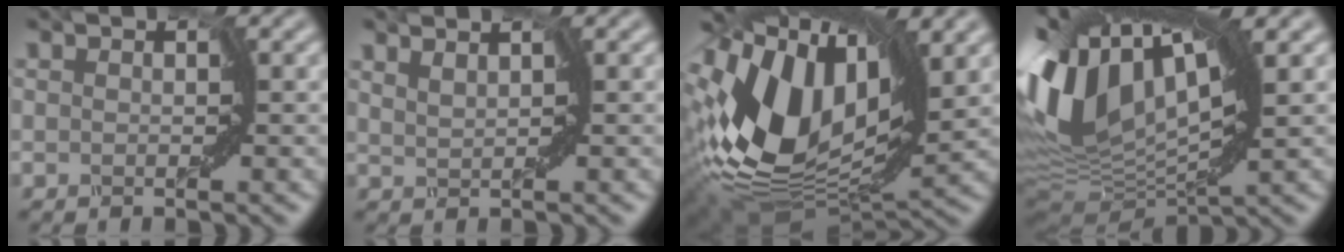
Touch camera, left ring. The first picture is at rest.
{"total": 1.6, "force": [1.5, -0.5, -0.2], "torque": [-0.008, -0.007, 0.032]}
{"total": 13.7, "force": [1.5, 8.2, 10.8], "torque": [-0.242, 0.004, 0.026]}
{"total": 12.9, "force": [3.2, 6.3, 10.8], "torque": [-0.249, 0.018, 0.060]}